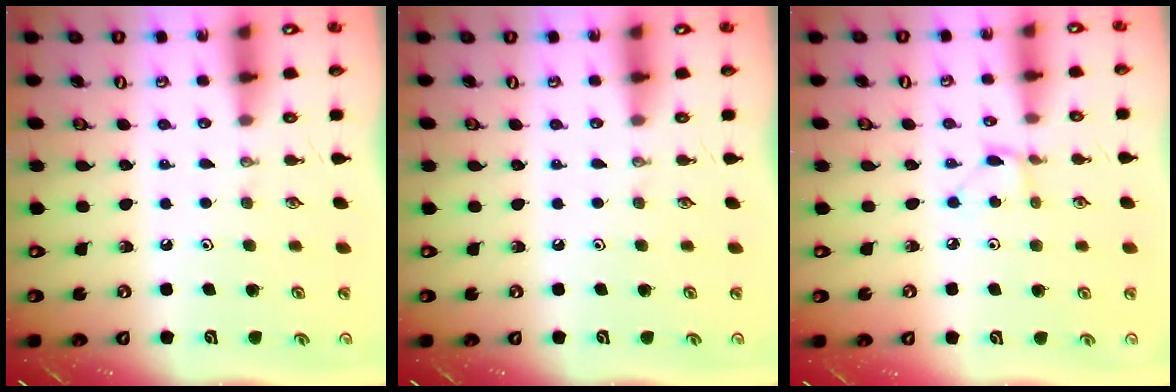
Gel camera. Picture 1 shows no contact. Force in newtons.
{"total": 0.0}
{"total": 2.5, "press": 2.5, "slide": 0.3}